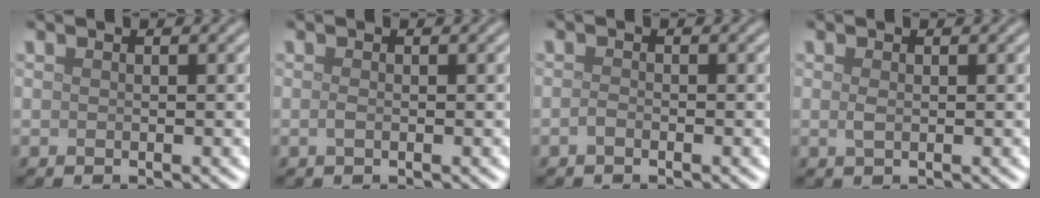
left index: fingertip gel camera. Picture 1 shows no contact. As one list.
[{"total": 0.6, "force": [-0.2, 0.3, 0.5], "torque": [-0.014, -0.002, -0.003]}, {"total": 0.7, "force": [-0.4, 0.3, 0.4], "torque": [-0.010, 0.000, -0.010]}, {"total": 0.8, "force": [0.1, 0.4, 0.7], "torque": [-0.017, 0.000, 0.002]}]